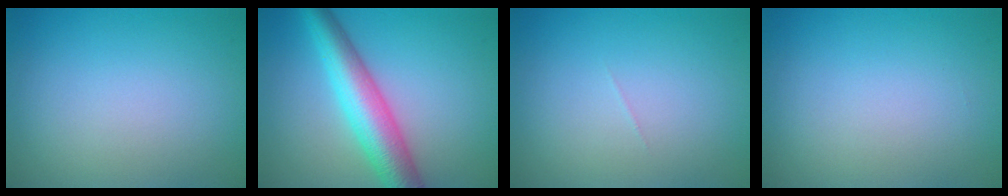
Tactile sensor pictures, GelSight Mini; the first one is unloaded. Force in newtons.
{"total": 7.0, "press": 7.0, "slide": 0.1}
{"total": 0.0}
{"total": 0.0}